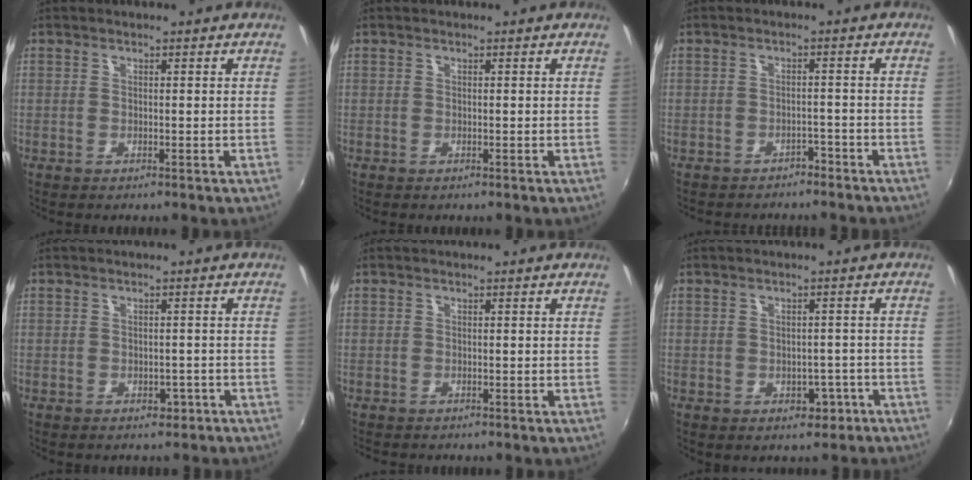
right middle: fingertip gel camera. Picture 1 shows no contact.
{"total": 0.0}
{"total": 5.1, "force": [-4.5, 2.2, 1.1], "torque": [-0.031, 0.001, -0.054]}
{"total": 2.2, "force": [-1.3, 1.8, 0.5], "torque": [-0.009, 0.004, -0.008]}
{"total": 0.5, "force": [-0.4, 0.3, 0.0], "torque": [-0.001, -0.002, -0.008]}
{"total": 4.1, "force": [-2.2, 3.1, 1.7], "torque": [-0.032, 0.009, -0.013]}